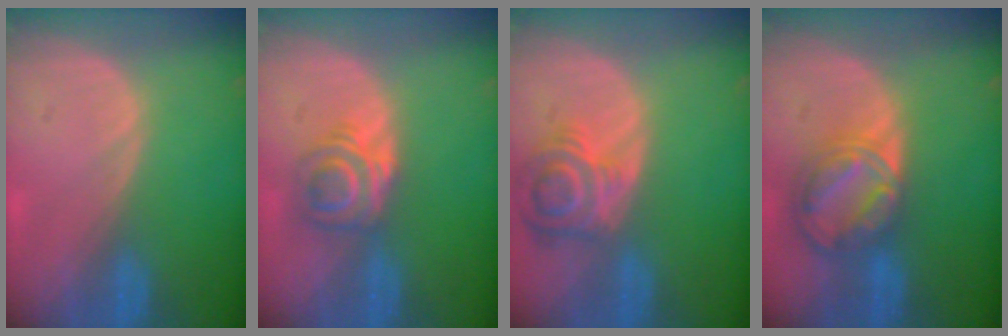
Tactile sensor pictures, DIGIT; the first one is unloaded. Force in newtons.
{"total": 6.1, "press": 5.1, "slide": 3.3}
{"total": 6.7, "press": 6.5, "slide": 1.6}
{"total": 8.5, "press": 7.2, "slide": 4.5}